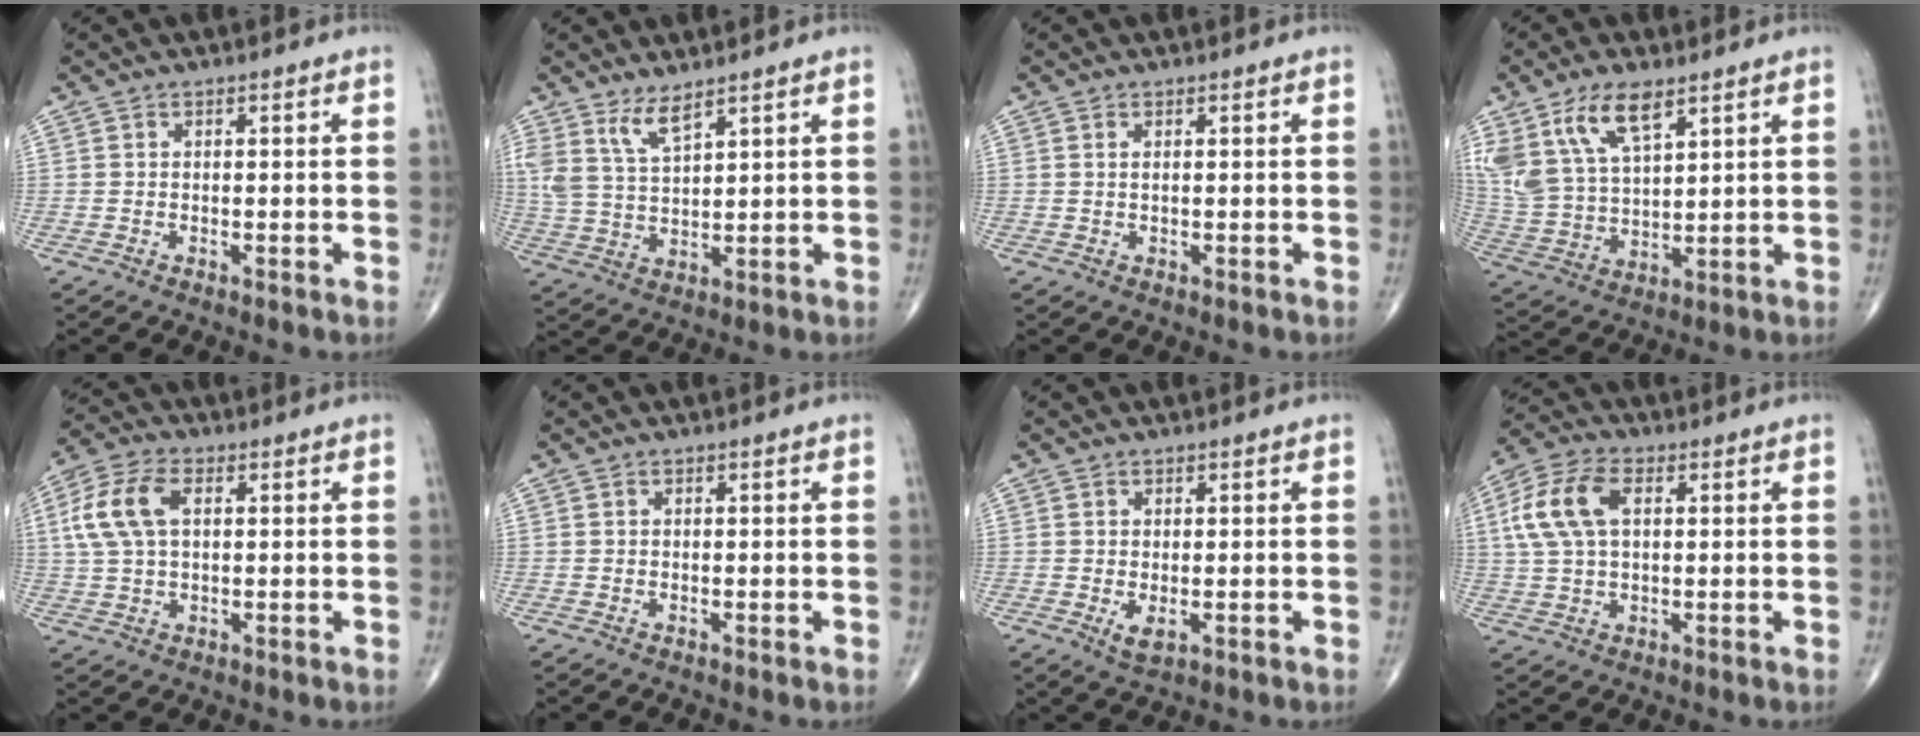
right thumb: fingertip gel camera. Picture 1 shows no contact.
{"total": 5.7, "force": [4.3, 1.4, 3.5], "torque": [-0.070, -0.031, 0.092]}
{"total": 0.7, "force": [0.3, 0.1, 0.6], "torque": [-0.017, 0.002, 0.006]}
{"total": 14.2, "force": [8.1, 6.5, 9.7], "torque": [-0.184, -0.022, 0.170]}
{"total": 9.7, "force": [2.2, 5.5, 7.7], "torque": [-0.169, 0.017, 0.039]}
{"total": 0.0}
{"total": 2.3, "force": [-0.4, 1.1, 2.0], "torque": [-0.033, -0.007, -0.001]}
{"total": 10.8, "force": [2.5, 6.2, 8.5], "torque": [-0.182, 0.018, 0.045]}